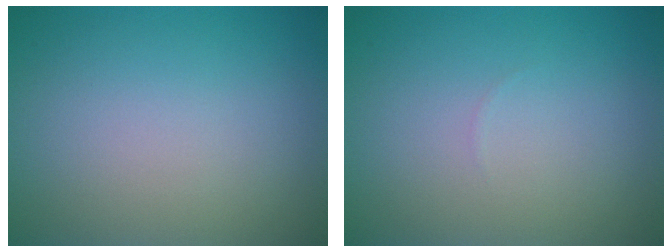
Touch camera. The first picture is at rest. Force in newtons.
{"total": 0.0}